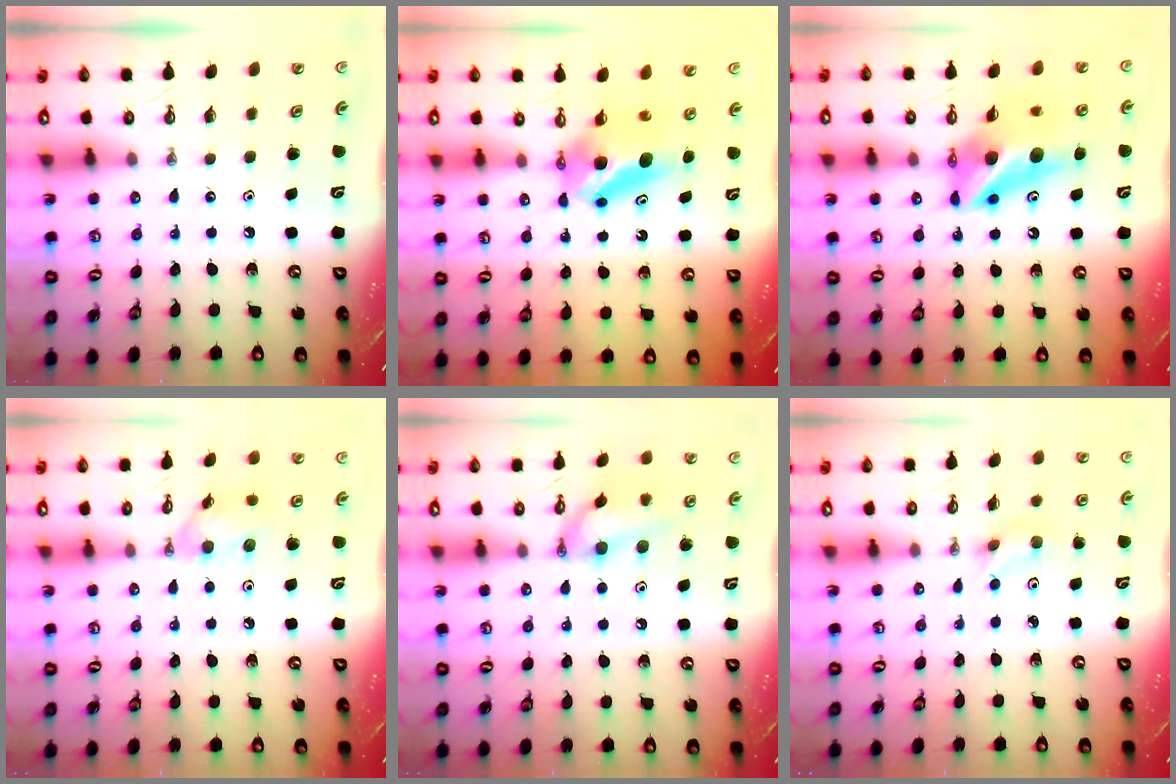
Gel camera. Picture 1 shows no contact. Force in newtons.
{"total": 7.2, "press": 6.6, "slide": 2.8}
{"total": 12.4, "press": 12.3, "slide": 1.2}
{"total": 9.6, "press": 9.6, "slide": 0.4}
{"total": 12.7, "press": 12.3, "slide": 3.2}
{"total": 3.4, "press": 3.3, "slide": 0.9}